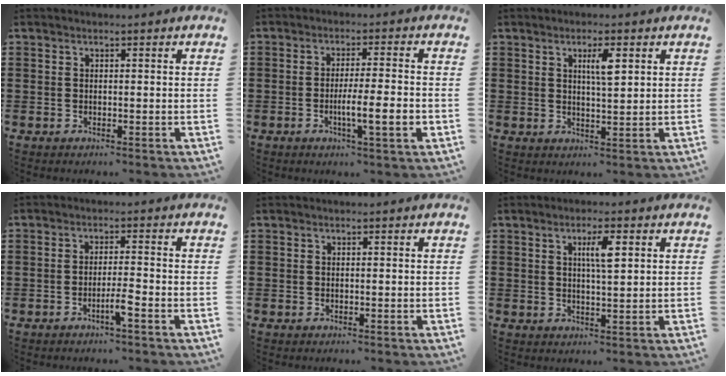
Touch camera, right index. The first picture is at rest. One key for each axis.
{"total": 6.8, "fx": -1.9, "fy": 0.7, "fz": 6.4, "tx": -0.111, "ty": -0.008, "tz": -0.033}
{"total": 3.7, "fx": 1.5, "fy": 0.8, "fz": 3.3, "tx": -0.061, "ty": 0.003, "tz": 0.020}
{"total": 3.1, "fx": -1.7, "fy": -0.1, "fz": 2.6, "tx": -0.045, "ty": -0.002, "tz": -0.032}
{"total": 0.0}
{"total": 4.2, "fx": 1.4, "fy": 0.9, "fz": 3.9, "tx": -0.071, "ty": 0.006, "tz": 0.018}